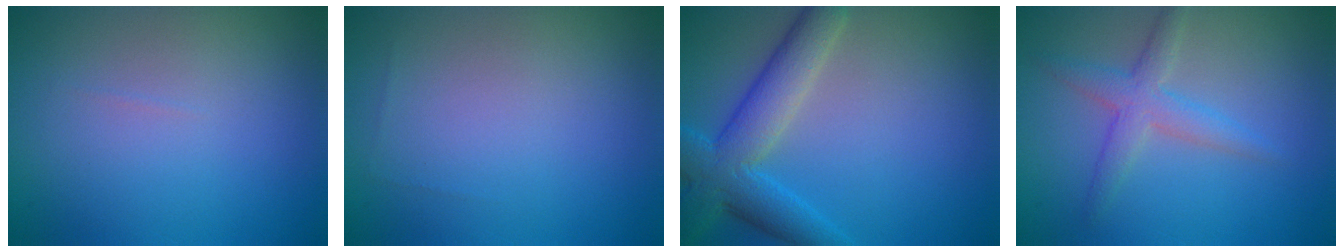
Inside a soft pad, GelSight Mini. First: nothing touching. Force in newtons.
{"total": 0.0}
{"total": 6.3, "press": 6.3, "slide": 0.3}
{"total": 2.9, "press": 2.9, "slide": 0.1}